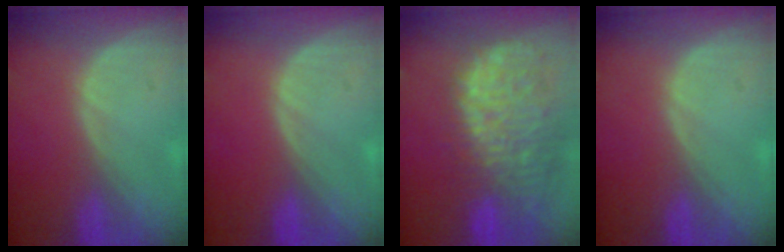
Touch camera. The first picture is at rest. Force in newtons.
{"total": 0.0}
{"total": 14.4, "press": 11.8, "slide": 8.3}
{"total": 0.0}